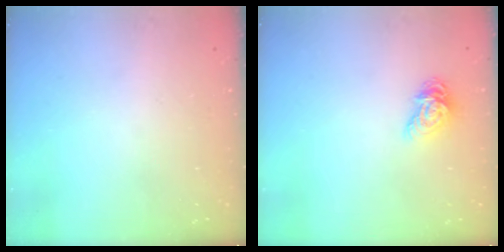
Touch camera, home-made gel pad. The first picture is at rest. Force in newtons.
{"total": 7.3, "press": 7.3, "slide": 0.6}